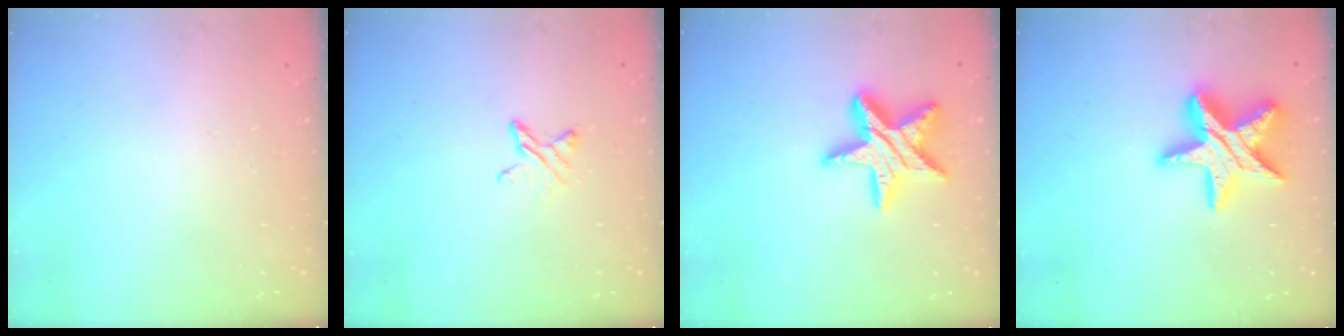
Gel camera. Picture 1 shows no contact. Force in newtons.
{"total": 4.3, "press": 4.2, "slide": 0.5}
{"total": 15.3, "press": 15.3, "slide": 0.6}
{"total": 19.8, "press": 19.7, "slide": 1.5}